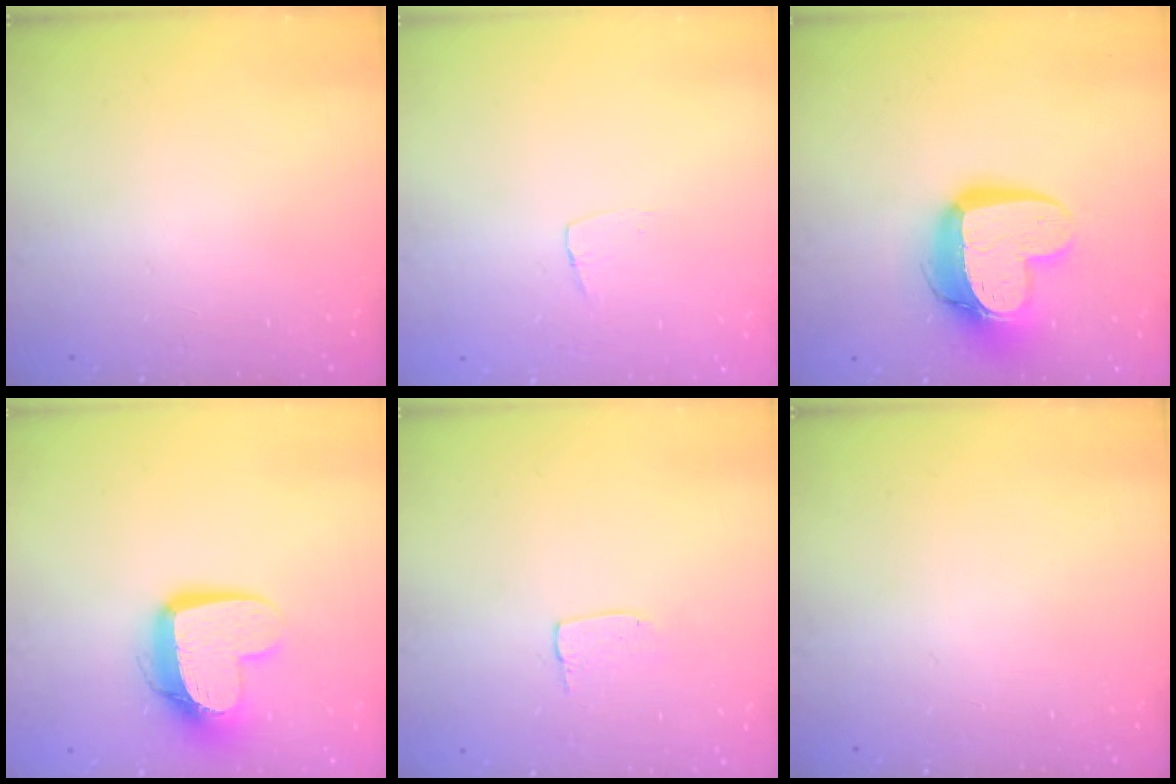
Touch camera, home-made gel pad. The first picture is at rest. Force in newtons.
{"total": 3.3, "press": 3.3, "slide": 0.2}
{"total": 14.9, "press": 14.9, "slide": 1.4}
{"total": 12.2, "press": 12.2, "slide": 1.2}
{"total": 3.7, "press": 3.7, "slide": 0.2}
{"total": 0.0}